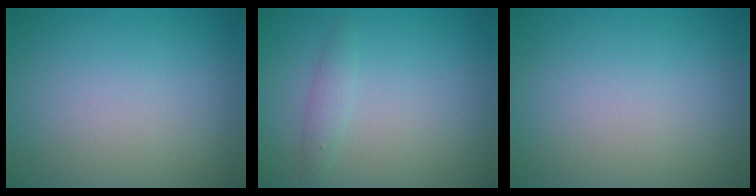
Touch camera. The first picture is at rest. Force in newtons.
{"total": 1.3, "press": 1.3, "slide": 0.0}
{"total": 0.0}